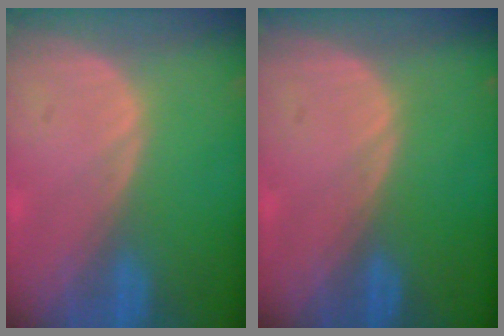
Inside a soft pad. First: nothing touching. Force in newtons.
{"total": 0.0}